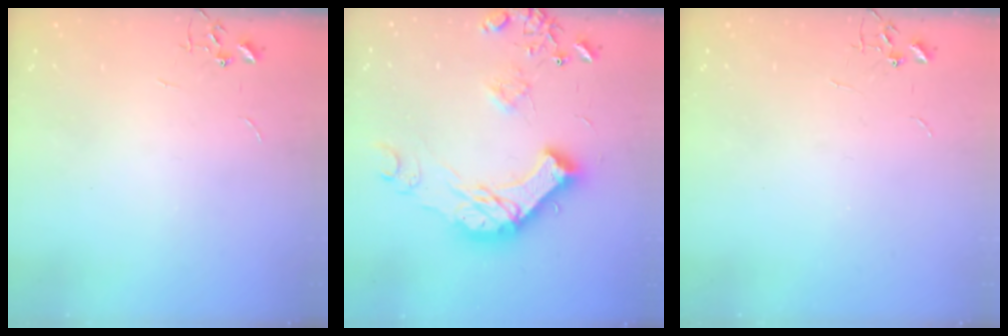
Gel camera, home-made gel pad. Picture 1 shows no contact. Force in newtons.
{"total": 20.8, "press": 20.7, "slide": 2.1}
{"total": 0.0}